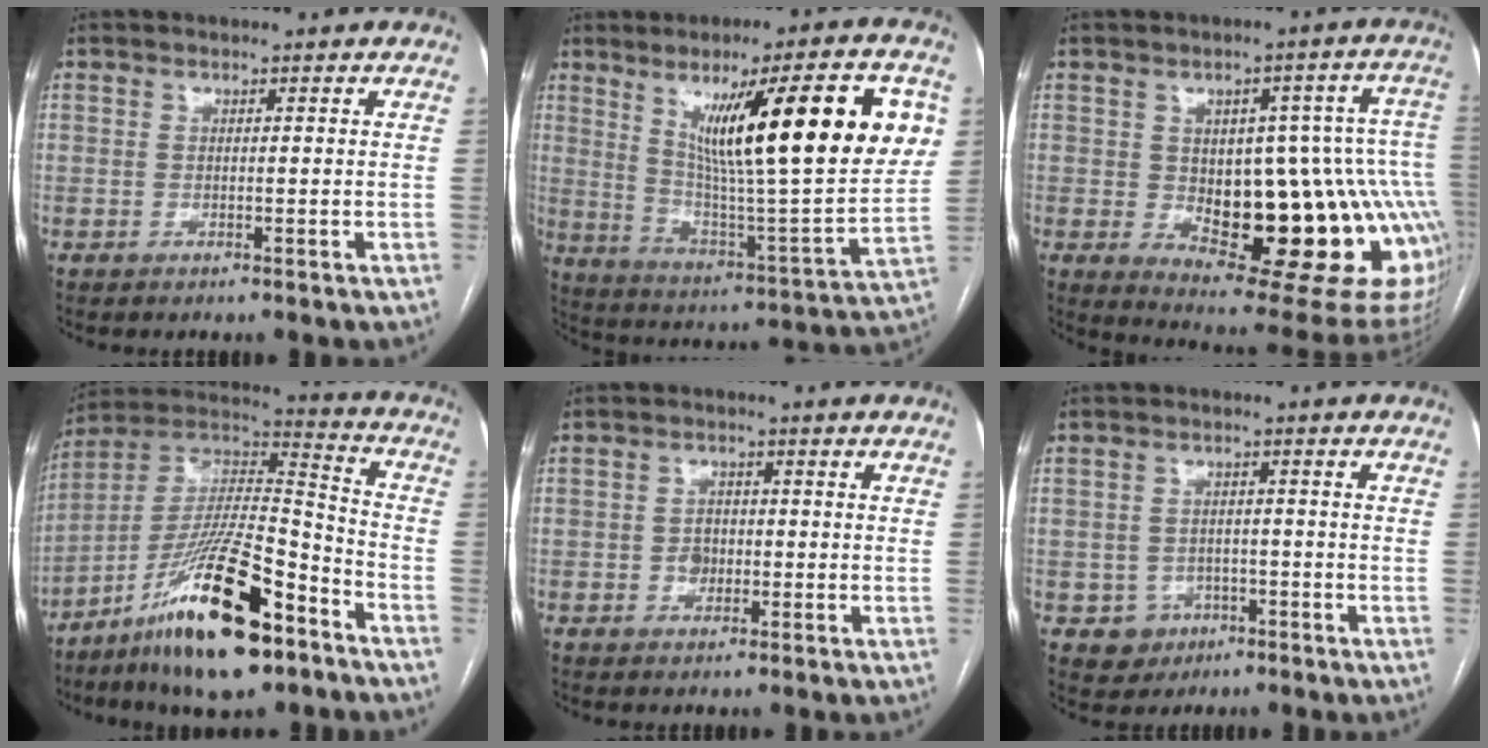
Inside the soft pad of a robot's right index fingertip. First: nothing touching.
{"total": 25.3, "force": [8.6, 2.9, 23.6], "torque": [-0.347, 0.003, 0.131]}
{"total": 25.9, "force": [-3.9, 9.3, 23.9], "torque": [-0.239, 0.017, -0.030]}
{"total": 21.4, "force": [-12.6, 4.5, 16.6], "torque": [-0.303, -0.003, -0.217]}
{"total": 2.0, "force": [-0.4, 1.6, 1.1], "torque": [-0.014, 0.005, -0.004]}
{"total": 4.2, "force": [-1.8, 3.8, 0.3], "torque": [0.006, 0.013, -0.016]}